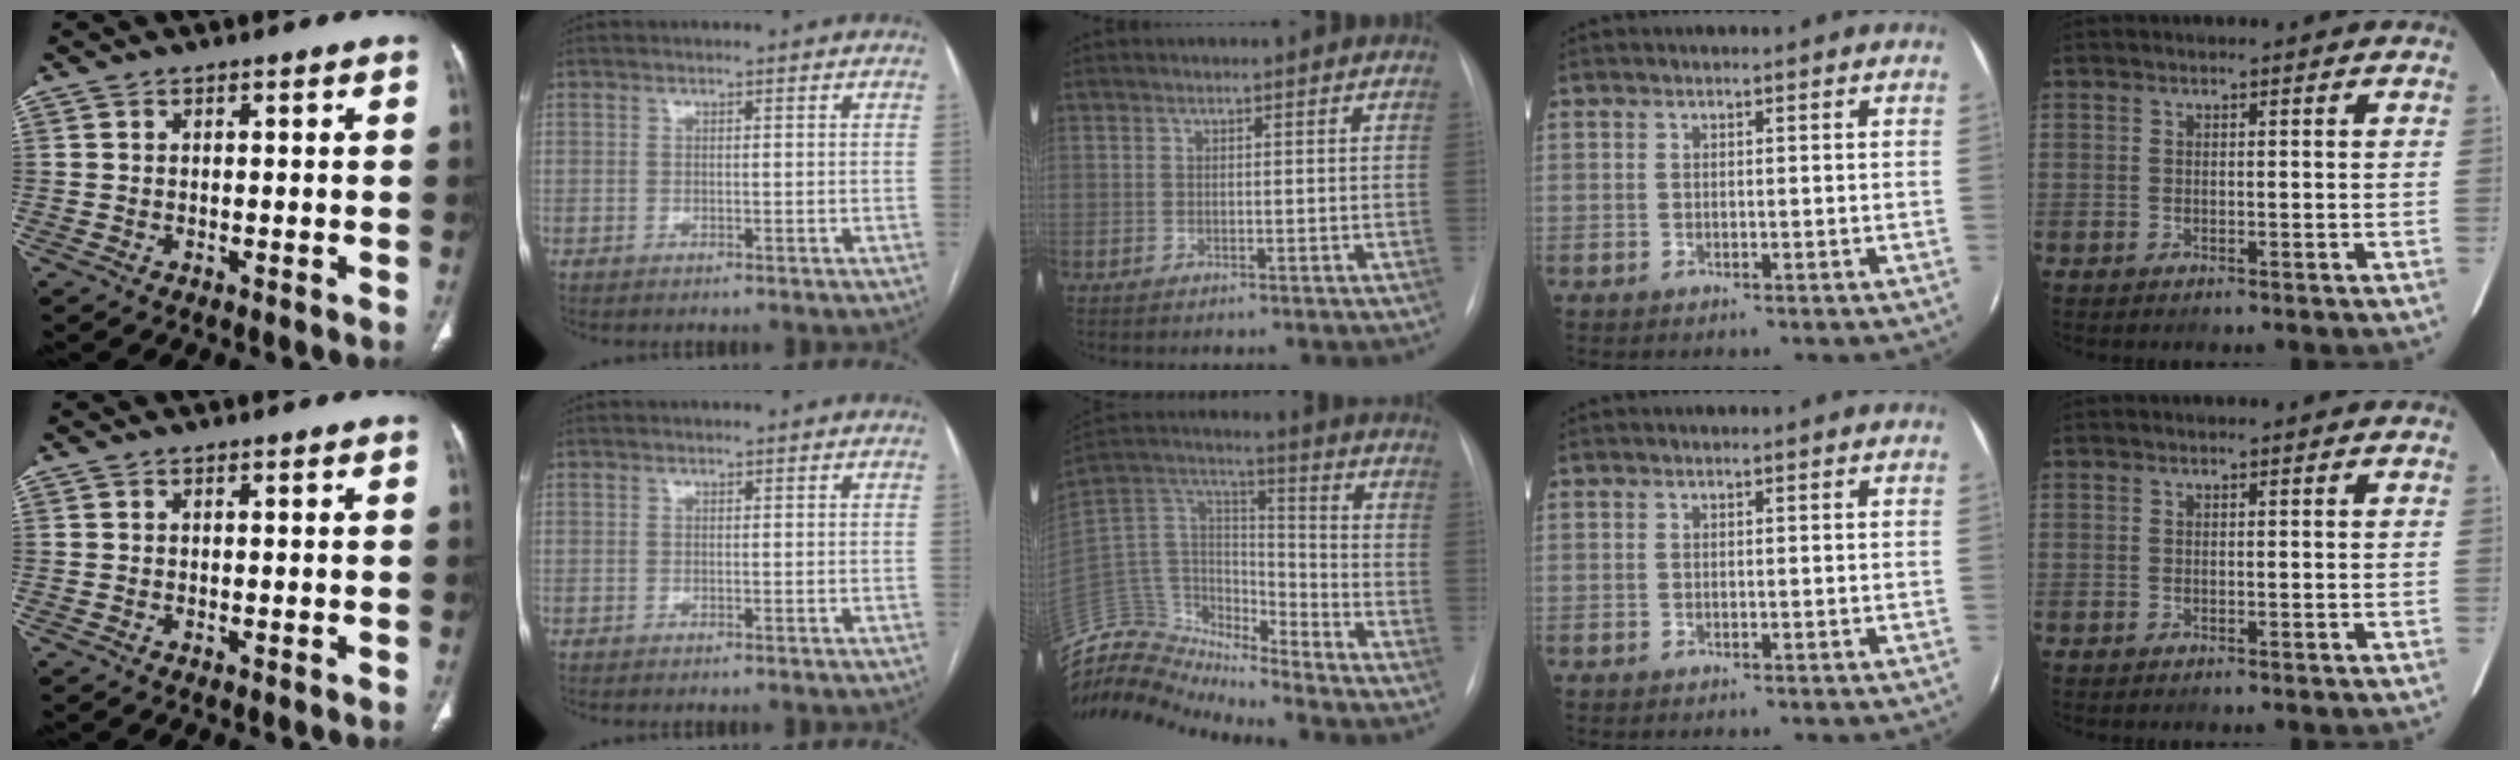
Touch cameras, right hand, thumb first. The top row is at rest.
{"middle": {"total": 16.6, "force": [-16.2, 2.8, 2.0], "torque": [-0.047, 0.068, -0.297]}}